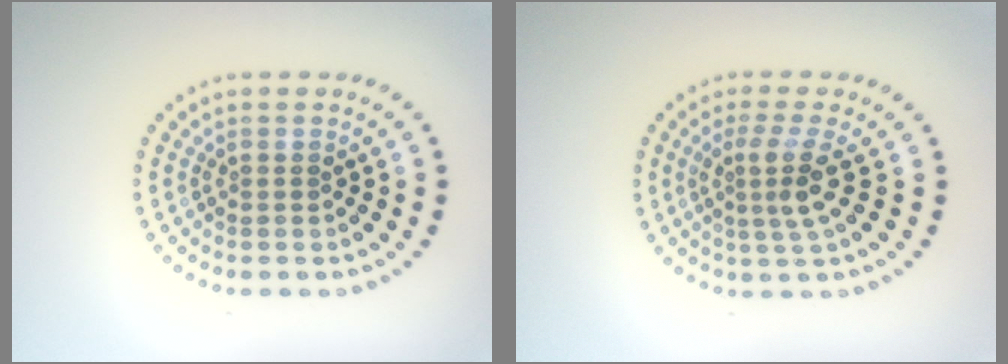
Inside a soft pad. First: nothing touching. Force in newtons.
{"total": 3.2, "press": 2.3, "slide": 2.2}